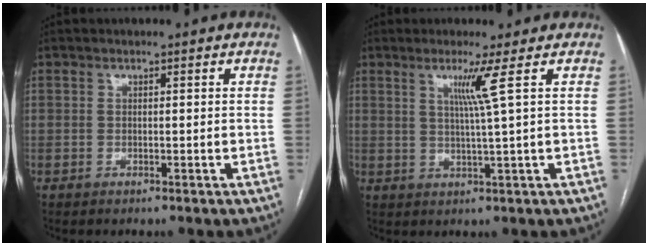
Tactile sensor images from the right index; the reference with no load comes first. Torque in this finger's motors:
{"motor_torque": [0.47, 0.16, 0.09, 0.07]}